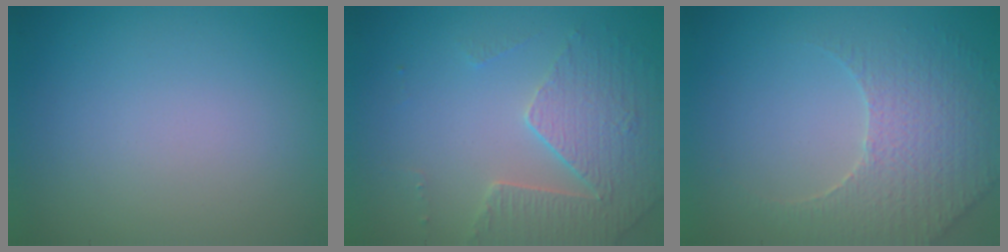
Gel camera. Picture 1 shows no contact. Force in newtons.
{"total": 3.7, "press": 3.6, "slide": 0.8}
{"total": 3.8, "press": 3.7, "slide": 0.9}